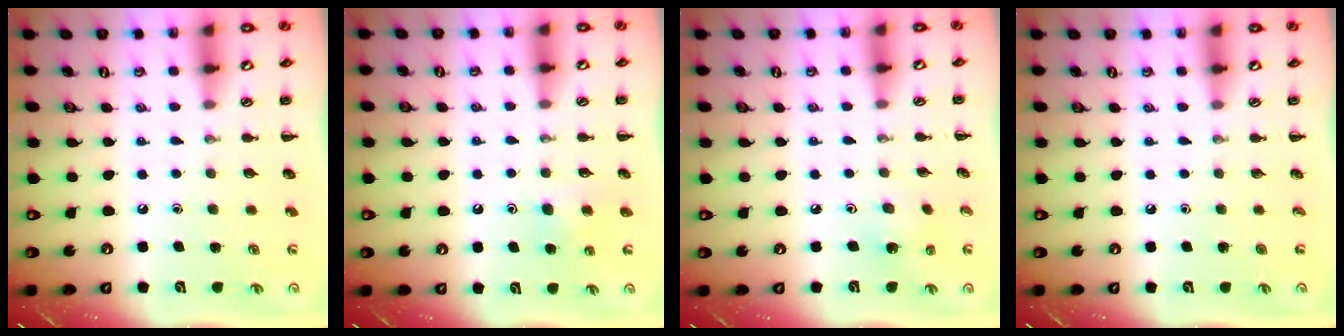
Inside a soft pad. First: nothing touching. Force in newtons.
{"total": 4.2, "press": 4.0, "slide": 1.3}
{"total": 3.0, "press": 2.8, "slide": 0.9}
{"total": 0.0}